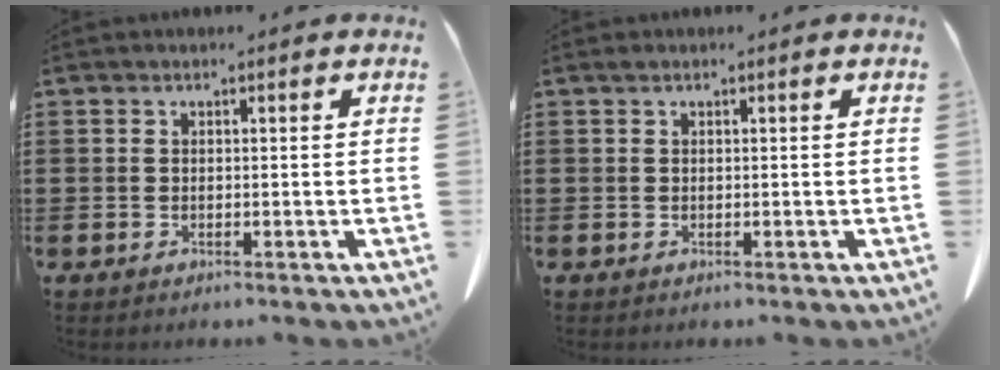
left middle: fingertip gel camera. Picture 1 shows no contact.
{"total": 0.0}